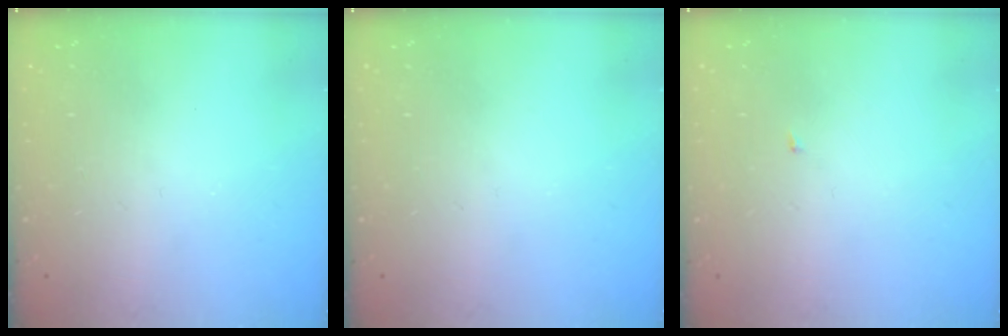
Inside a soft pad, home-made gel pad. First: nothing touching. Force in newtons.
{"total": 0.0}
{"total": 1.8, "press": 1.8, "slide": 0.2}